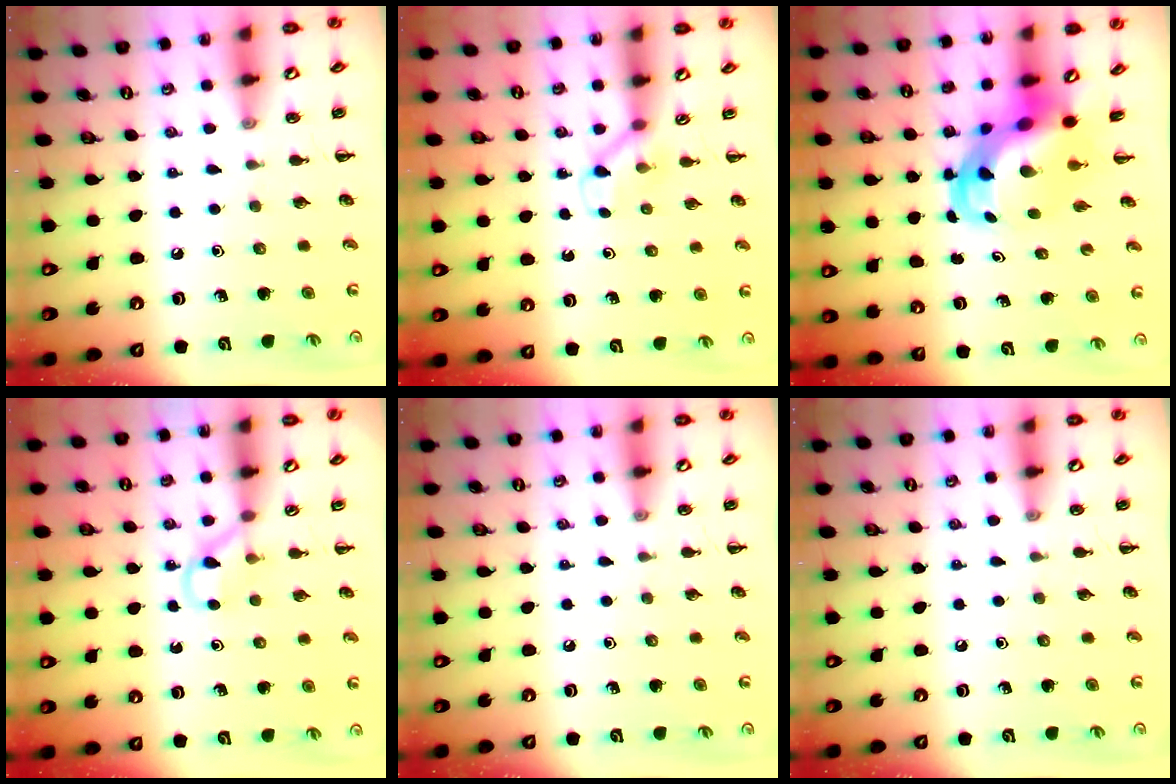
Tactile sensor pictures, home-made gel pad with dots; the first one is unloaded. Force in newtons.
{"total": 3.0, "press": 2.8, "slide": 1.1}
{"total": 4.8, "press": 4.5, "slide": 1.5}
{"total": 3.0, "press": 2.8, "slide": 1.1}
{"total": 0.0}
{"total": 0.0}